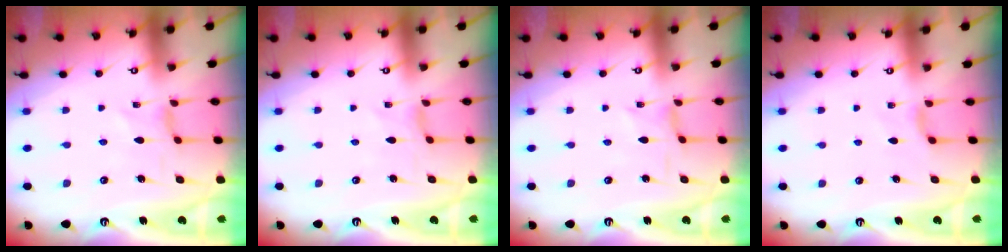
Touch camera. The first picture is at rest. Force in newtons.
{"total": 0.0}
{"total": 0.0}
{"total": 2.1, "press": 2.0, "slide": 0.5}